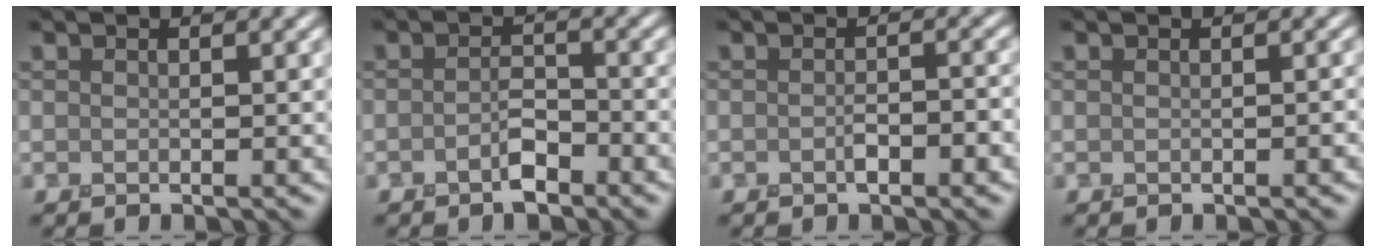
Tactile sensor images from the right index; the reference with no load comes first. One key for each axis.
{"total": 1.8, "fx": -1.2, "fy": 0.6, "fz": 1.1, "tx": -0.022, "ty": 0.006, "tz": -0.023}
{"total": 1.8, "fx": -0.7, "fy": 0.5, "fz": 1.6, "tx": -0.029, "ty": 0.005, "tz": -0.012}
{"total": 0.7, "fx": -0.3, "fy": 0.2, "fz": 0.7, "tx": -0.007, "ty": 0.000, "tz": -0.008}